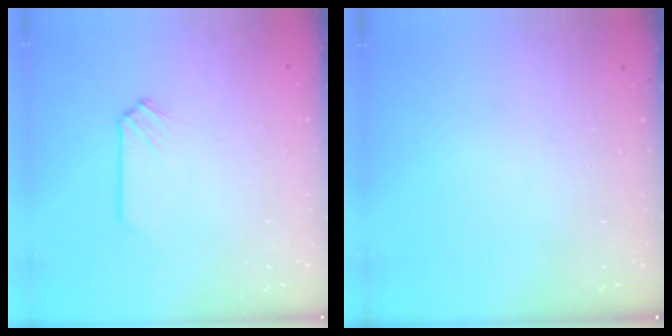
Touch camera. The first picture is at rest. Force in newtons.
{"total": 0.0}